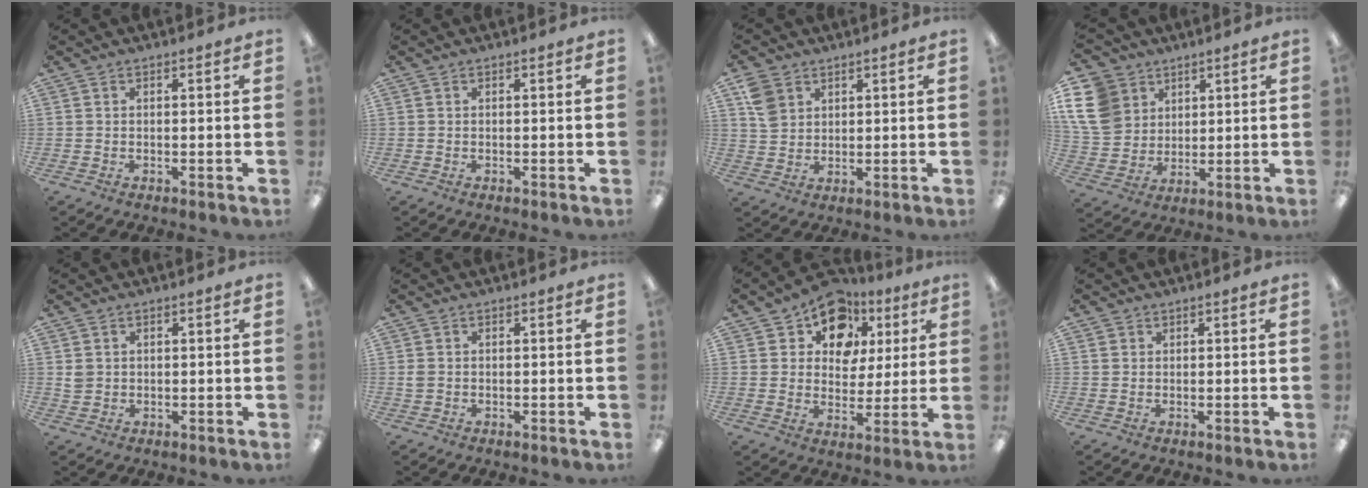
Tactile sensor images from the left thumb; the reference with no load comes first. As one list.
[{"total": 0.0}, {"total": 6.2, "force": [3.1, 4.7, 2.4], "torque": [-0.046, 0.003, 0.061]}, {"total": 13.2, "force": [5.6, 10.8, 5.1], "torque": [-0.130, -0.015, 0.111]}, {"total": 2.2, "force": [0.6, 2.1, 0.6], "torque": [-0.005, 0.000, 0.009]}, {"total": 1.6, "force": [0.1, 1.3, 0.8], "torque": [-0.017, 0.004, 0.001]}, {"total": 14.1, "force": [8.5, 9.7, 5.5], "torque": [-0.091, -0.046, 0.158]}, {"total": 1.3, "force": [0.8, 1.0, -0.1], "torque": [0.008, -0.001, 0.013]}]